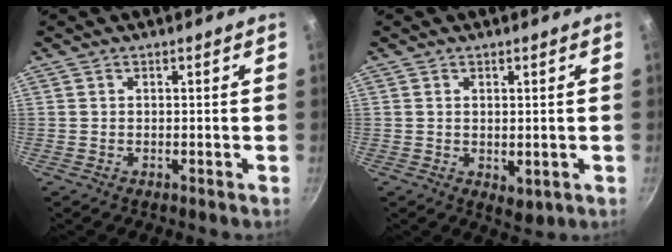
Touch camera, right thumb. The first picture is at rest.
{"total": 2.9, "force": [0.2, 1.7, 2.4], "torque": [-0.033, -0.010, 0.006]}